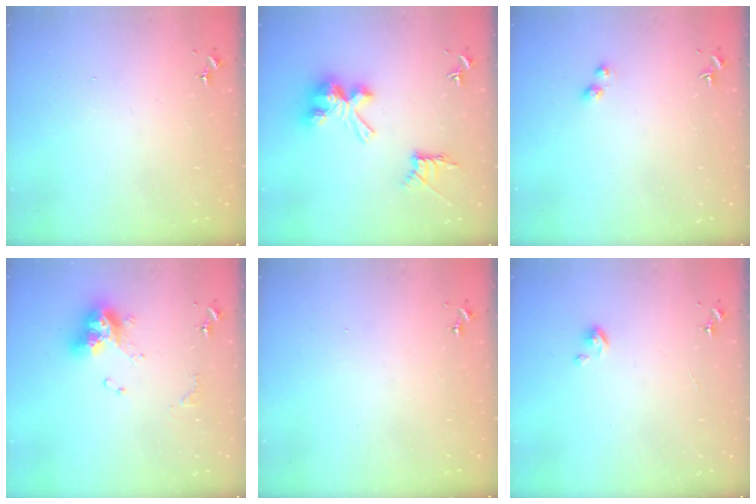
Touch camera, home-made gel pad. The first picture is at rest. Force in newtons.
{"total": 15.2, "press": 15.2, "slide": 0.9}
{"total": 3.2, "press": 3.1, "slide": 0.6}
{"total": 13.6, "press": 13.6, "slide": 1.3}
{"total": 0.0}
{"total": 3.7, "press": 3.7, "slide": 0.3}